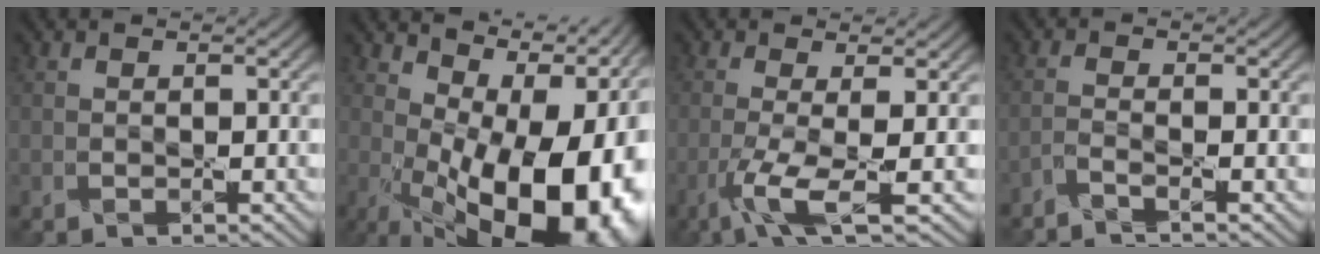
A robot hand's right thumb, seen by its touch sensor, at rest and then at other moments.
{"total": 19.9, "force": [-0.5, 10.7, 16.8], "torque": [-0.169, 0.004, 0.016]}
{"total": 5.1, "force": [-1.9, 0.8, 4.7], "torque": [-0.091, -0.001, -0.047]}
{"total": 1.9, "force": [-1.7, 0.2, 0.9], "torque": [-0.011, -0.003, -0.050]}